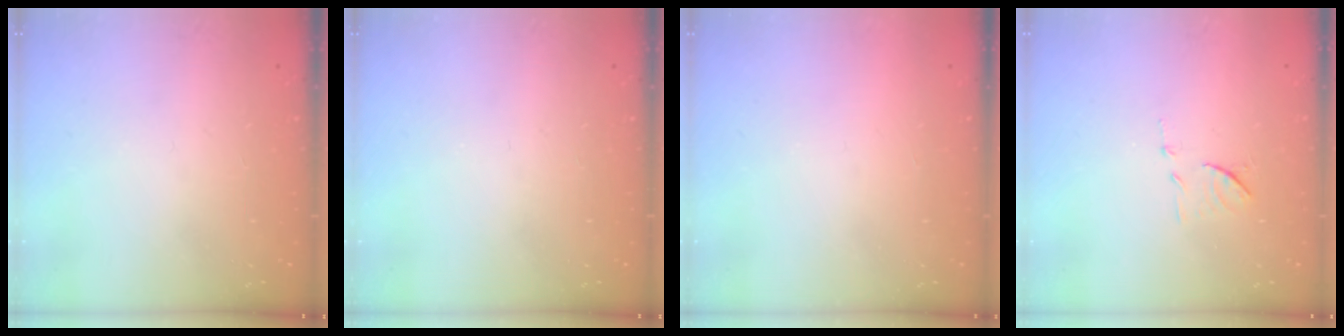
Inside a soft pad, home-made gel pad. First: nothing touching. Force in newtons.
{"total": 0.0}
{"total": 1.5, "press": 1.5, "slide": 0.1}
{"total": 8.1, "press": 8.0, "slide": 0.7}